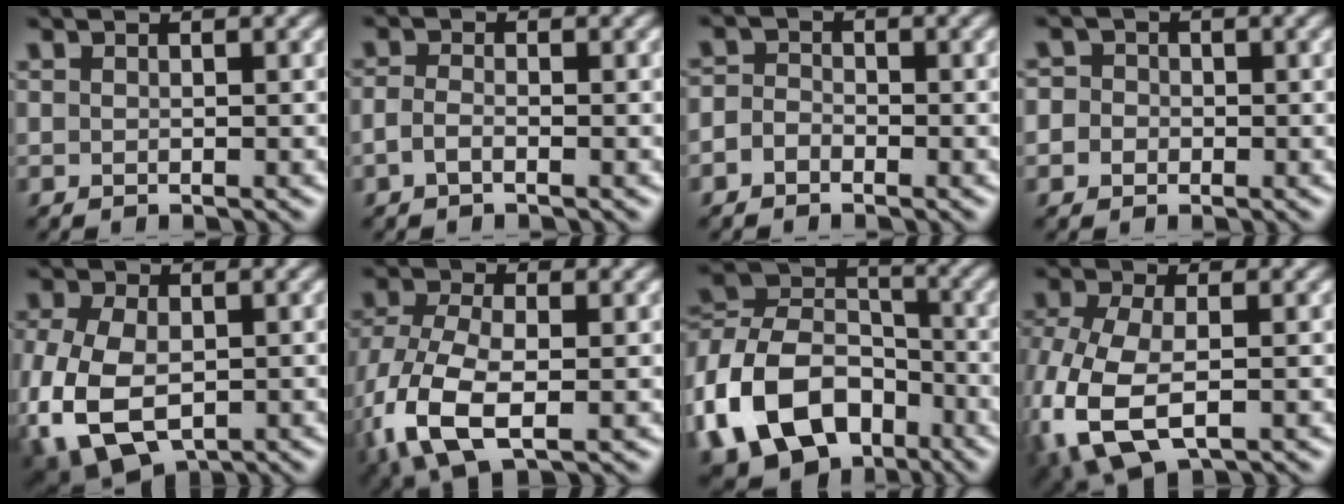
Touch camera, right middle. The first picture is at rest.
{"total": 1.3, "force": [-0.7, 0.6, 1.0], "torque": [-0.024, 0.000, -0.018]}
{"total": 1.7, "force": [-0.8, 1.3, 0.7], "torque": [-0.005, 0.004, -0.024]}
{"total": 3.5, "force": [0.1, 3.2, 1.4], "torque": [0.003, 0.030, -0.039]}
{"total": 9.1, "force": [-3.2, 5.6, 6.4], "torque": [-0.156, -0.025, -0.055]}
{"total": 9.2, "force": [-2.8, 5.0, 7.2], "torque": [-0.176, -0.017, -0.060]}
{"total": 14.3, "force": [-5.9, 10.2, 8.1], "torque": [-0.187, 0.001, -0.118]}
{"total": 9.5, "force": [-3.0, 5.3, 7.2], "torque": [-0.191, -0.025, -0.055]}